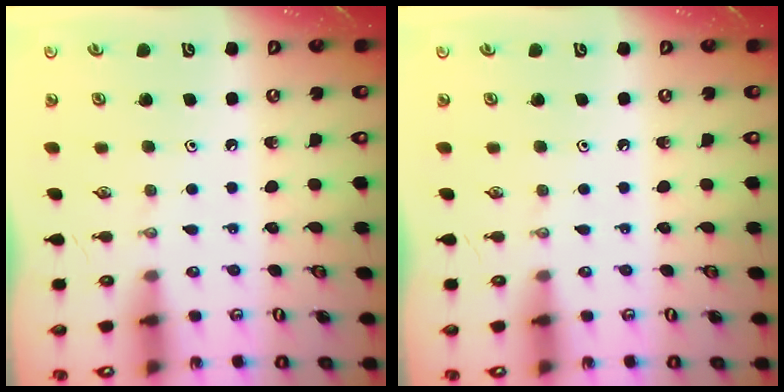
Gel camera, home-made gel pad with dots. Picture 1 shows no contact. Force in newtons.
{"total": 0.0}